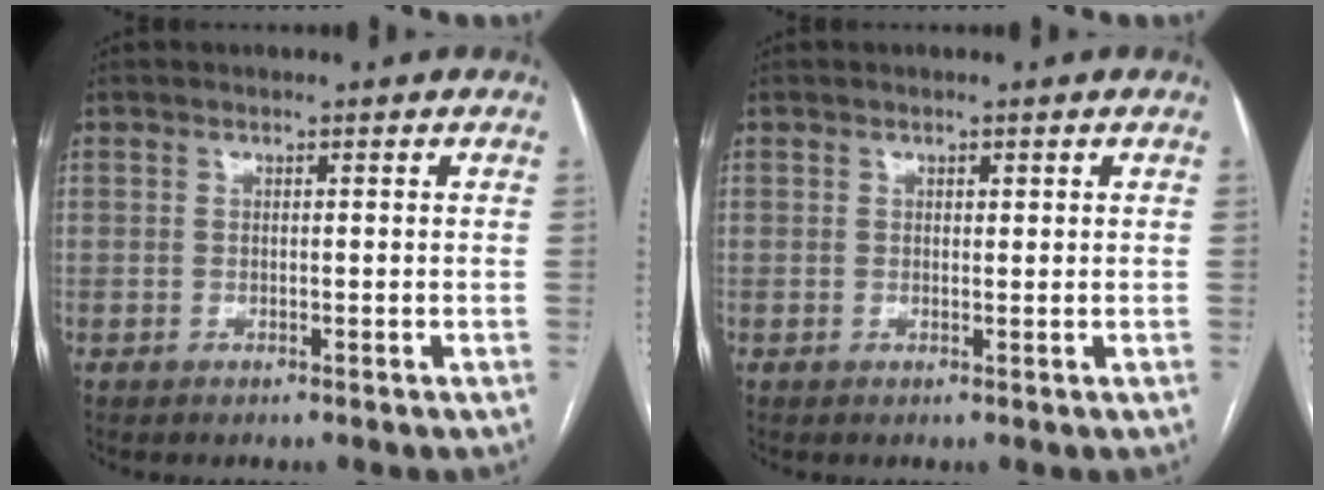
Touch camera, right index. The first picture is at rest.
{"total": 0.6, "force": [0.3, 0.3, 0.4], "torque": [-0.002, -0.001, 0.004]}